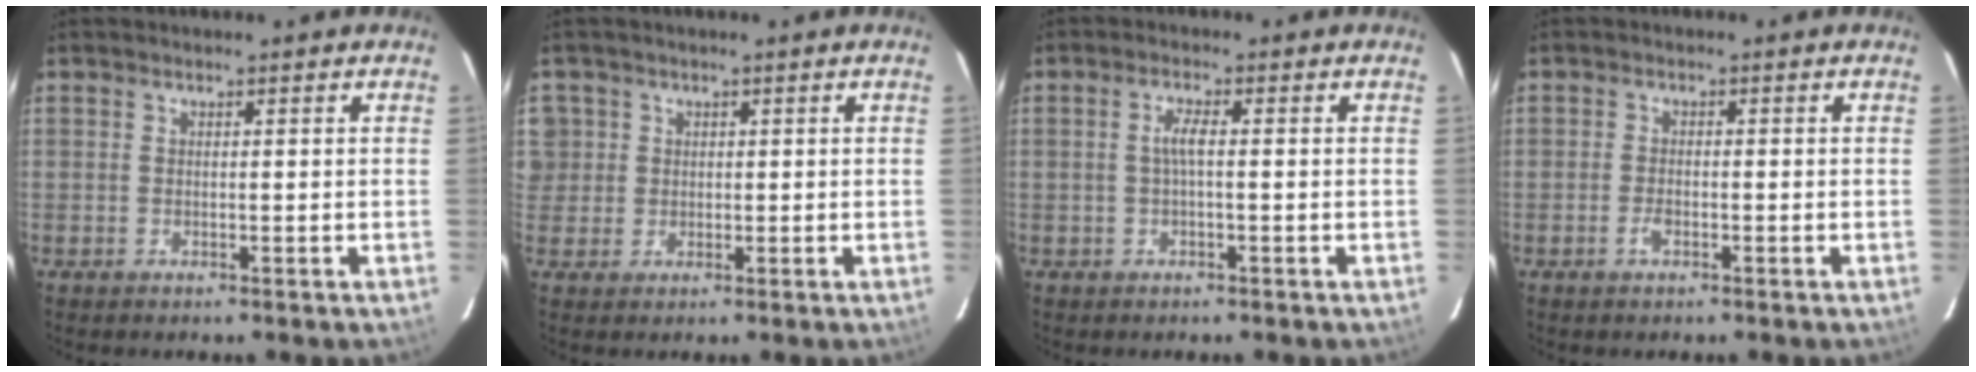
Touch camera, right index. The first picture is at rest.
{"total": 4.3, "force": [0.9, 4.2, 0.3], "torque": [0.012, 0.021, 0.019]}
{"total": 2.3, "force": [-0.1, 0.2, 2.3], "torque": [-0.046, 0.004, -0.002]}
{"total": 1.7, "force": [-0.9, 0.7, 1.2], "torque": [-0.027, 0.000, -0.017]}